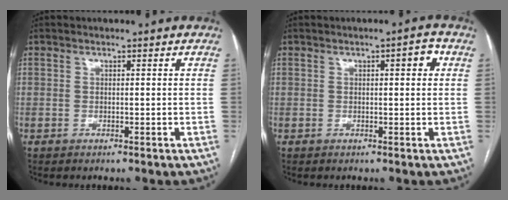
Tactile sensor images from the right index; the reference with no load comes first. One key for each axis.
{"total": 2.5, "fx": 0.8, "fy": 0.7, "fz": 2.3, "tx": -0.029, "ty": 0.005, "tz": 0.008}